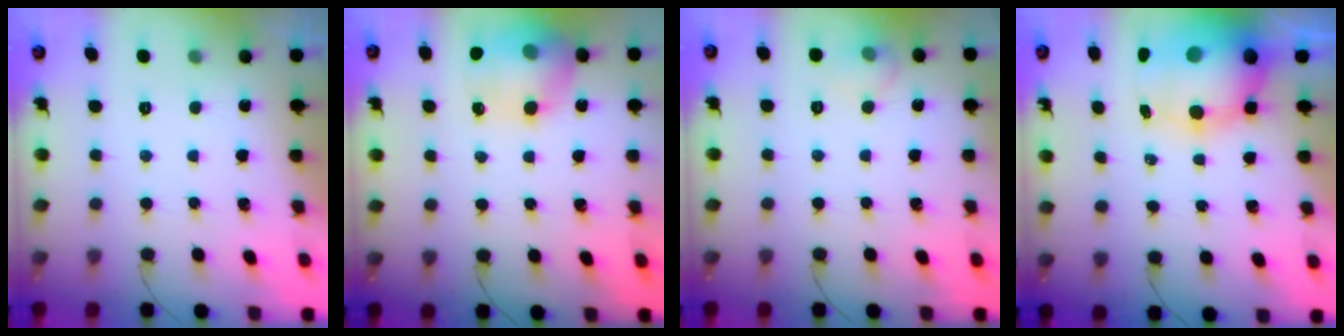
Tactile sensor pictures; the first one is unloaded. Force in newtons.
{"total": 16.7, "press": 16.7, "slide": 1.2}
{"total": 7.0, "press": 6.8, "slide": 1.9}
{"total": 12.3, "press": 11.9, "slide": 2.9}